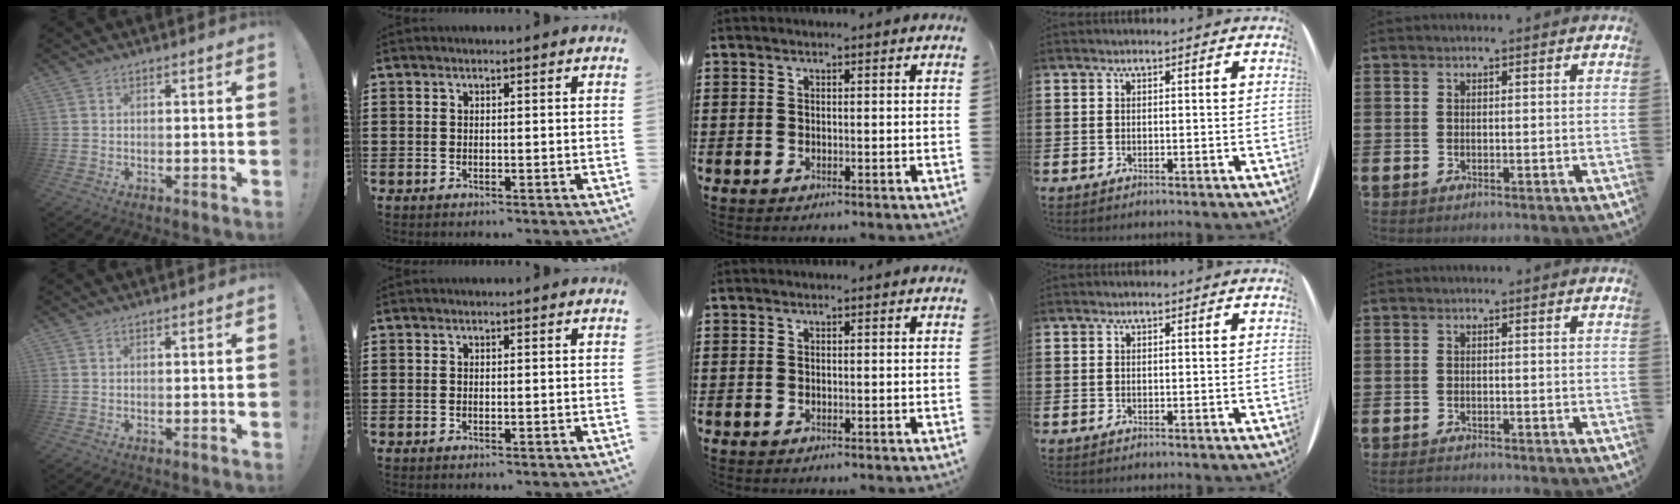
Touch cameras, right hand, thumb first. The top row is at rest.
{"little": {"total": 0.8, "force": [-0.7, 0.2, 0.3], "torque": [-0.007, 0.000, -0.016]}}